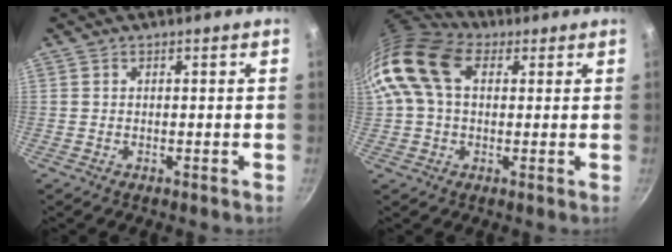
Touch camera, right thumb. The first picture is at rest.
{"total": 13.5, "force": [3.2, 9.2, 9.4], "torque": [-0.168, 0.020, 0.041]}